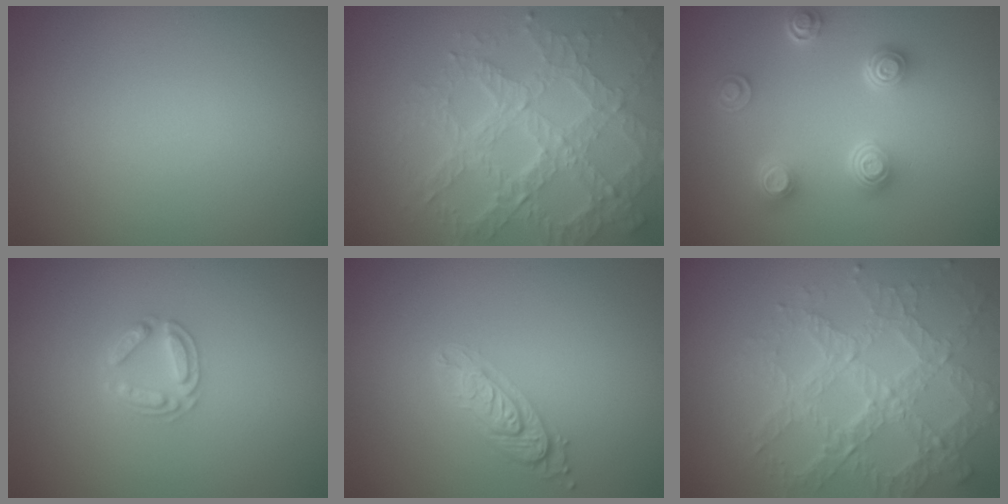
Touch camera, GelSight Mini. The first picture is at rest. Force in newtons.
{"total": 7.2, "press": 5.2, "slide": 5.0}
{"total": 4.1, "press": 3.2, "slide": 2.6}
{"total": 2.5, "press": 2.5, "slide": 0.4}
{"total": 2.9, "press": 2.2, "slide": 1.9}
{"total": 6.8, "press": 4.9, "slide": 4.7}